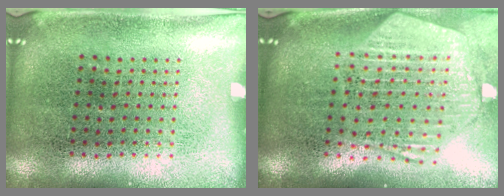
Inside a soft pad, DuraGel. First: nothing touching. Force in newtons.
{"total": 2.7, "press": 2.3, "slide": 1.5}